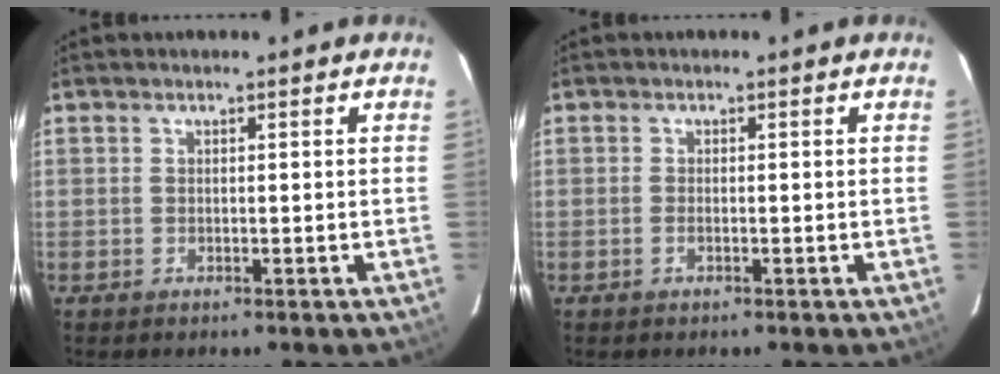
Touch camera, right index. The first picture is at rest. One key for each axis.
{"total": 0.9, "fx": -0.4, "fy": 0.3, "fz": 0.7, "tx": -0.014, "ty": 0.001, "tz": -0.008}